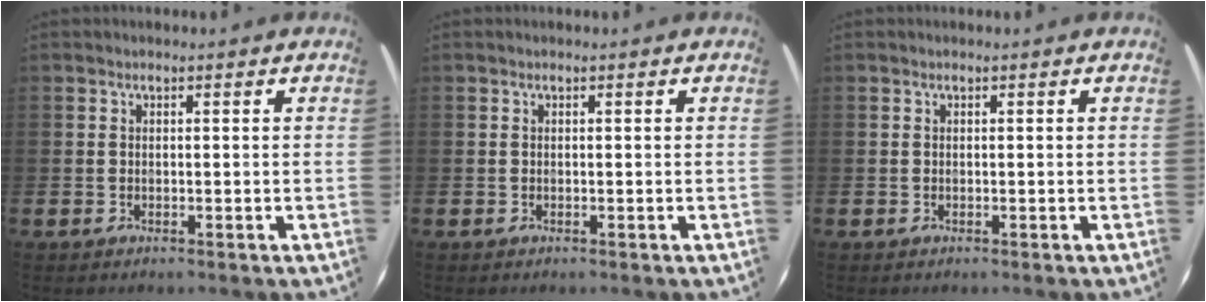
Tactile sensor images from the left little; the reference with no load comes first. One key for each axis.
{"total": 0.0}
{"total": 0.0}